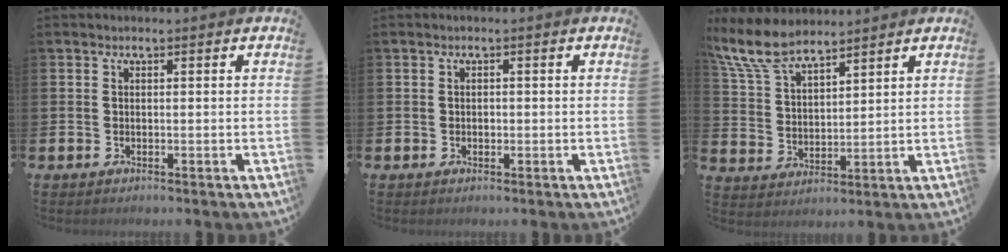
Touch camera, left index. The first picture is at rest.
{"total": 0.6, "force": [0.0, 0.6, 0.3], "torque": [-0.005, 0.003, -0.002]}
{"total": 8.0, "force": [7.2, 2.1, 2.9], "torque": [-0.086, -0.020, 0.135]}